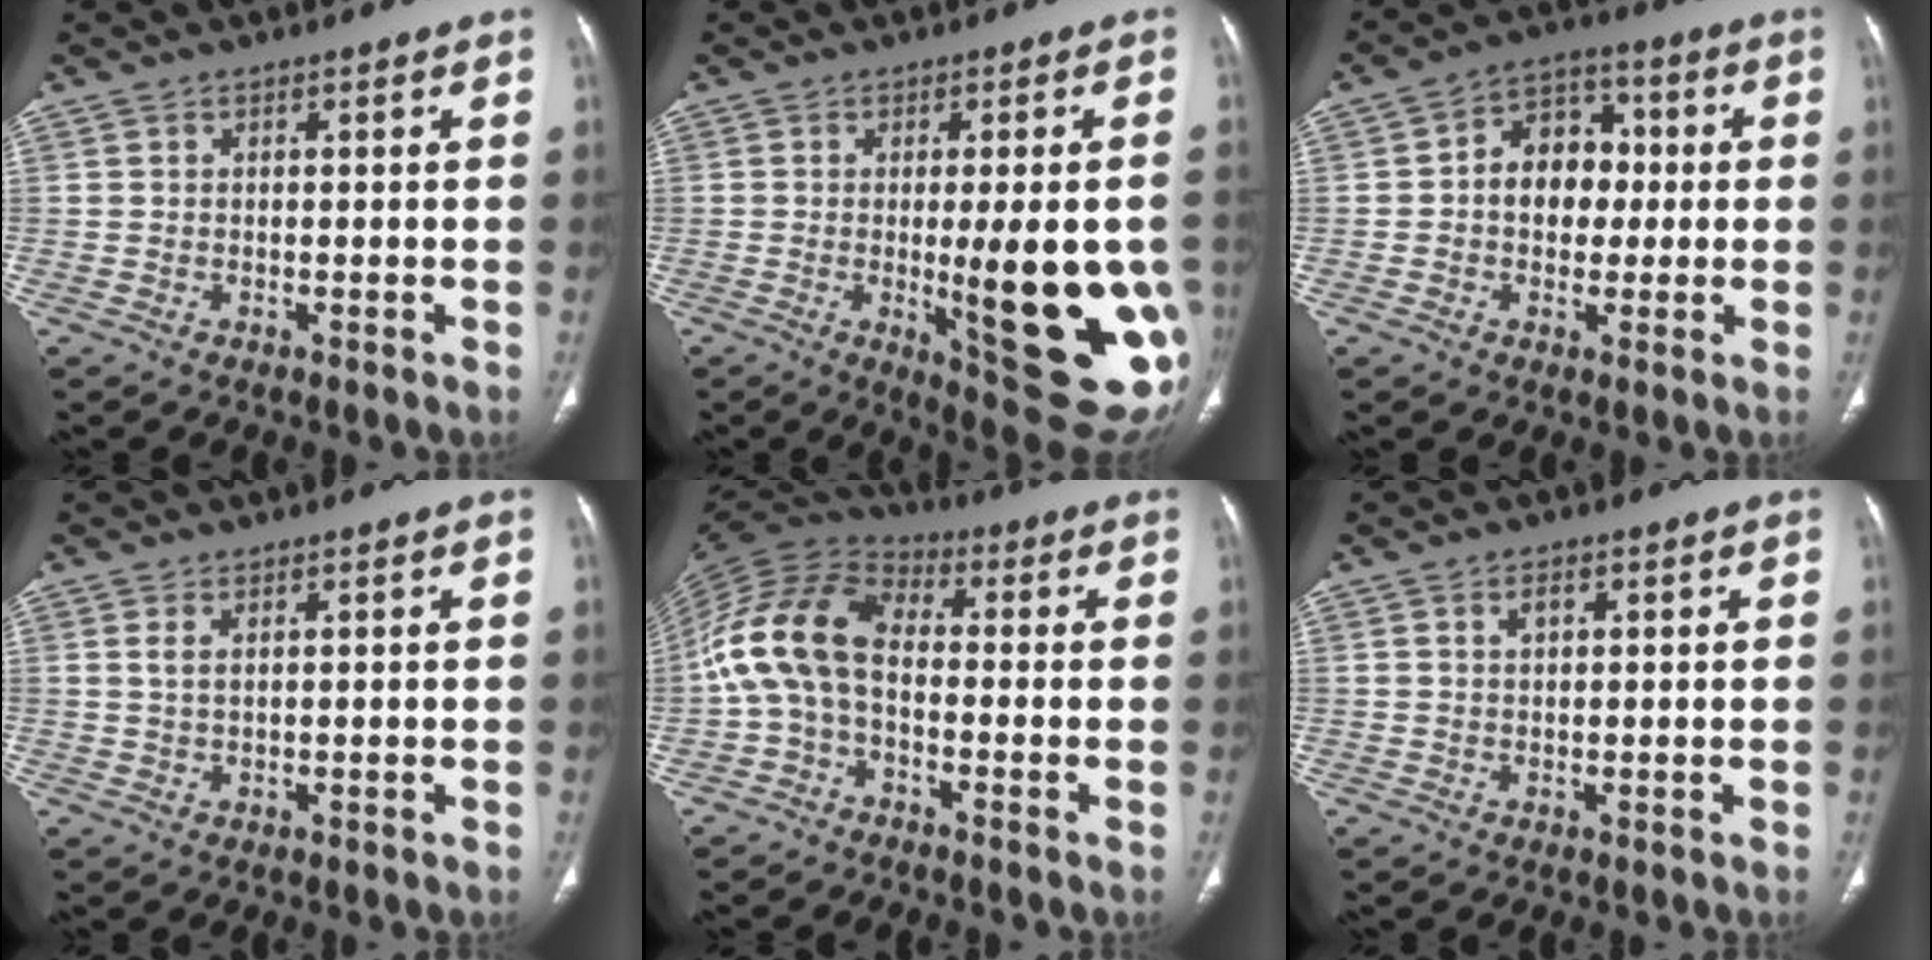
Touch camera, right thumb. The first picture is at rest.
{"total": 19.8, "force": [-3.3, 5.1, 18.8], "torque": [-0.193, -0.024, -0.021]}
{"total": 10.2, "force": [0.3, 7.9, 6.5], "torque": [-0.056, 0.025, -0.005]}
{"total": 1.7, "force": [0.7, 0.7, 1.4], "torque": [-0.031, 0.002, 0.018]}
{"total": 12.7, "force": [-1.5, 8.0, 9.6], "torque": [-0.190, 0.034, -0.043]}
{"total": 1.9, "force": [0.7, 1.1, 1.4], "torque": [-0.024, 0.002, 0.013]}